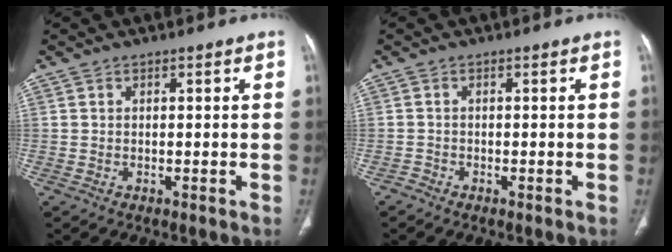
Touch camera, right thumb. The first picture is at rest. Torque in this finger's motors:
{"motor_torque": [1.35, 1.49, -0.39, -0.35, 0.02]}